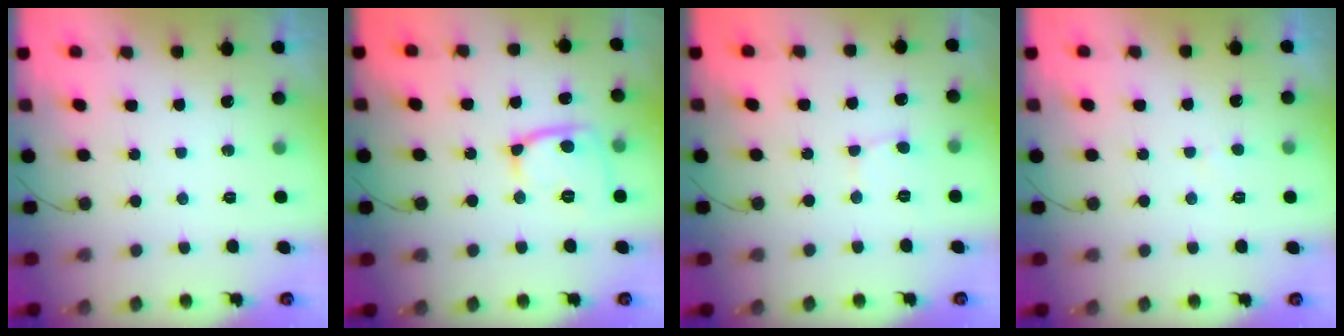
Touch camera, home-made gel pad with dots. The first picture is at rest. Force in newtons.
{"total": 12.8, "press": 12.7, "slide": 1.4}
{"total": 3.3, "press": 3.3, "slide": 0.2}
{"total": 2.1, "press": 2.1, "slide": 0.2}